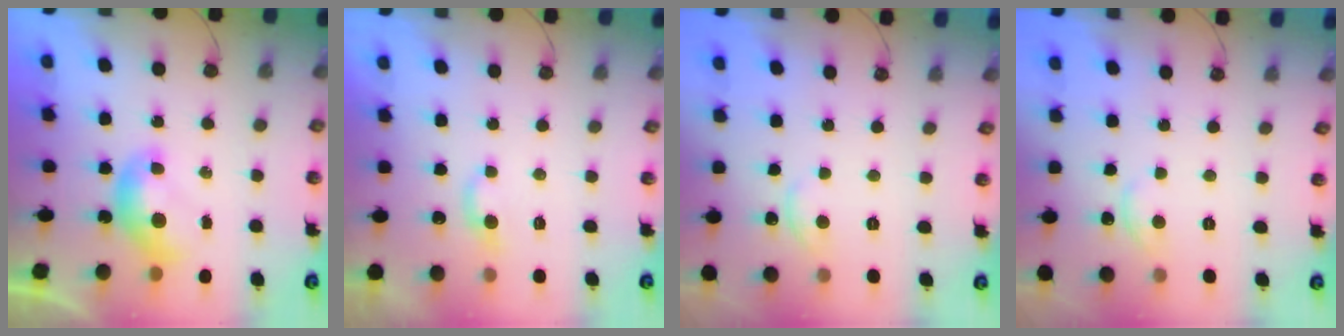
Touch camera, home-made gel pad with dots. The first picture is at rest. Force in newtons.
{"total": 2.3, "press": 2.2, "slide": 0.5}
{"total": 2.6, "press": 2.6, "slide": 0.1}
{"total": 2.6, "press": 2.6, "slide": 0.1}